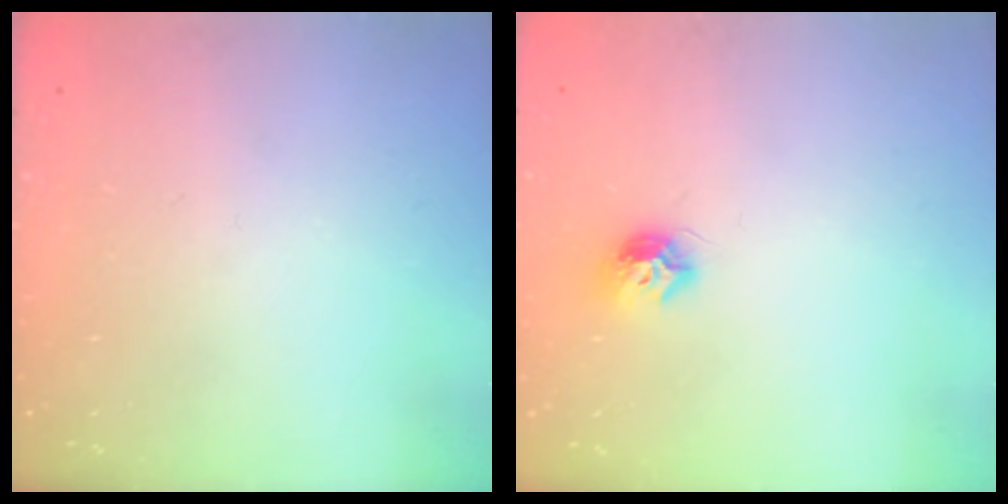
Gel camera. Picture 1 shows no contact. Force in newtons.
{"total": 7.9, "press": 7.9, "slide": 0.4}